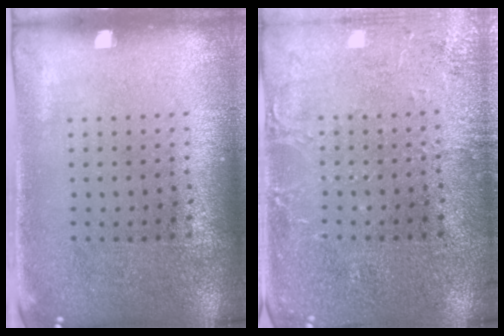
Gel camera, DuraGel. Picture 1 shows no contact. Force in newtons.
{"total": 2.8, "press": 2.8, "slide": 0.4}